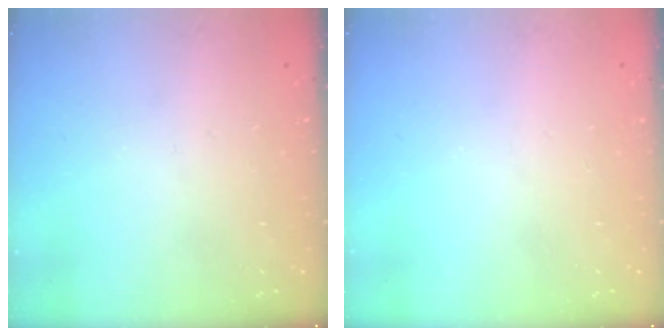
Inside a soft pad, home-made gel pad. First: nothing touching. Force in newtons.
{"total": 0.0}